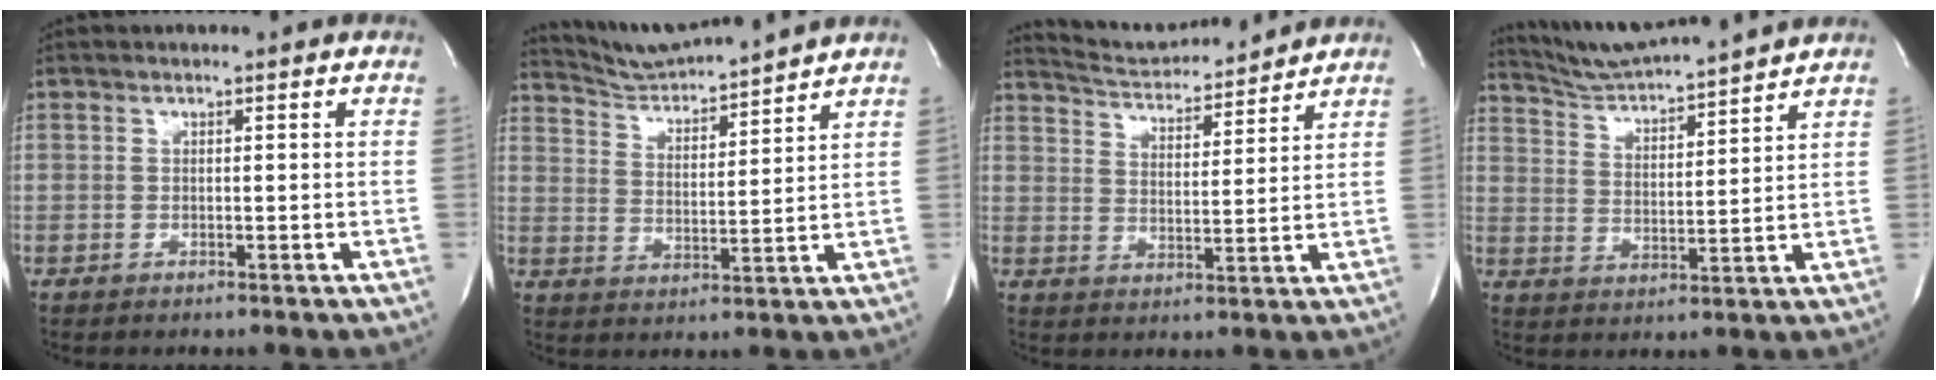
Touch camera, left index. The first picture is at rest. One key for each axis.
{"total": 8.8, "fx": 8.6, "fy": -1.0, "fz": 1.8, "tx": -0.042, "ty": 0.001, "tz": 0.156}
{"total": 9.7, "fx": 9.5, "fy": 0.8, "fz": 2.0, "tx": -0.037, "ty": 0.003, "tz": 0.153}
{"total": 10.8, "fx": 10.3, "fy": -0.8, "fz": 3.3, "tx": -0.064, "ty": 0.004, "tz": 0.175}